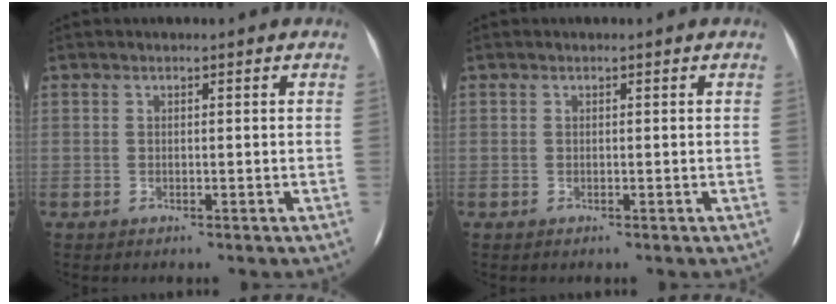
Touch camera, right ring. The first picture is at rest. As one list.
[{"total": 0.0}]